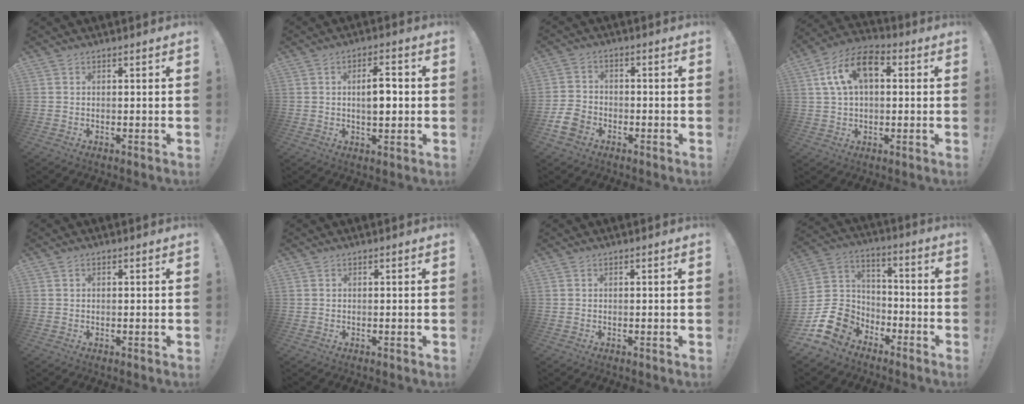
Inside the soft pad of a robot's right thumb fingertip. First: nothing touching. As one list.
[{"total": 6.6, "force": [0.1, 3.0, 5.9], "torque": [-0.085, 0.004, -0.003]}, {"total": 7.9, "force": [-4.1, 5.6, 3.7], "torque": [-0.072, 0.019, -0.076]}, {"total": 13.7, "force": [3.9, 8.4, 10.0], "torque": [-0.176, 0.010, 0.076]}, {"total": 0.0}, {"total": 0.0}, {"total": 0.0}, {"total": 15.6, "force": [-8.5, 11.5, 6.2], "torque": [-0.115, 0.052, -0.146]}]